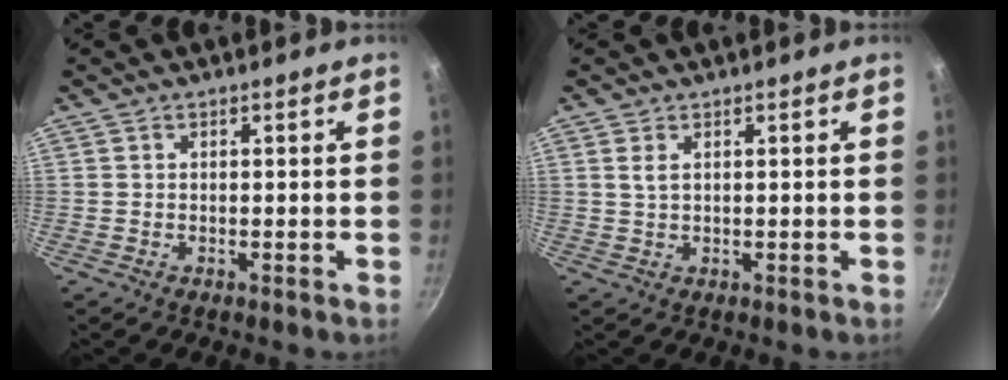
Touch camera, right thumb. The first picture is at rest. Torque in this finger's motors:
{"motor_torque": [-0.57, -0.29, -0.81, 0.12, -0.19]}